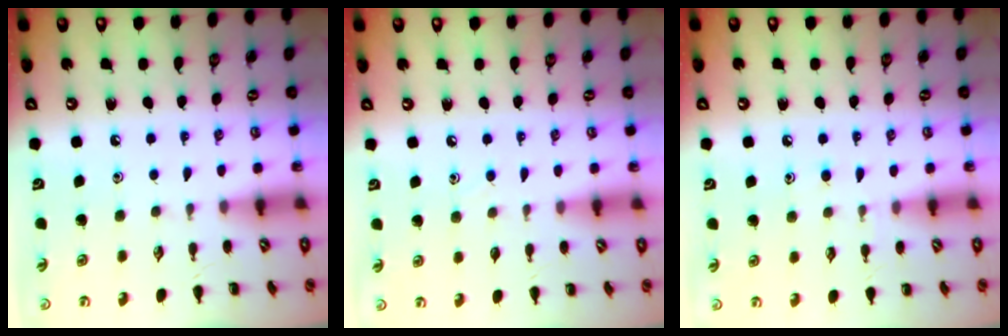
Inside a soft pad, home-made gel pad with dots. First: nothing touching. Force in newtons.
{"total": 2.5, "press": 2.3, "slide": 0.9}
{"total": 6.0, "press": 5.6, "slide": 2.2}